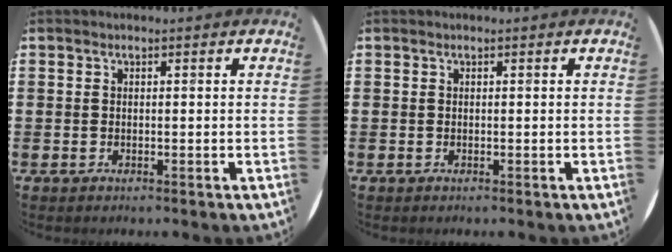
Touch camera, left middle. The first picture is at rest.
{"total": 0.0}